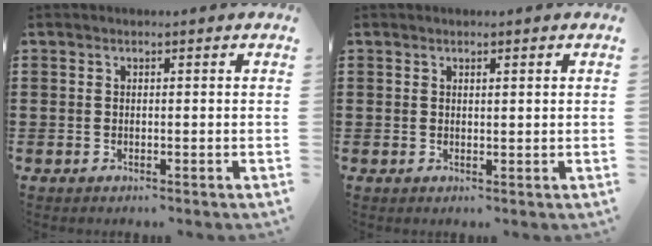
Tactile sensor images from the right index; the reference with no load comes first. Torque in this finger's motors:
{"motor_torque": [-0.19, 0.11, -0.05, -0.01]}